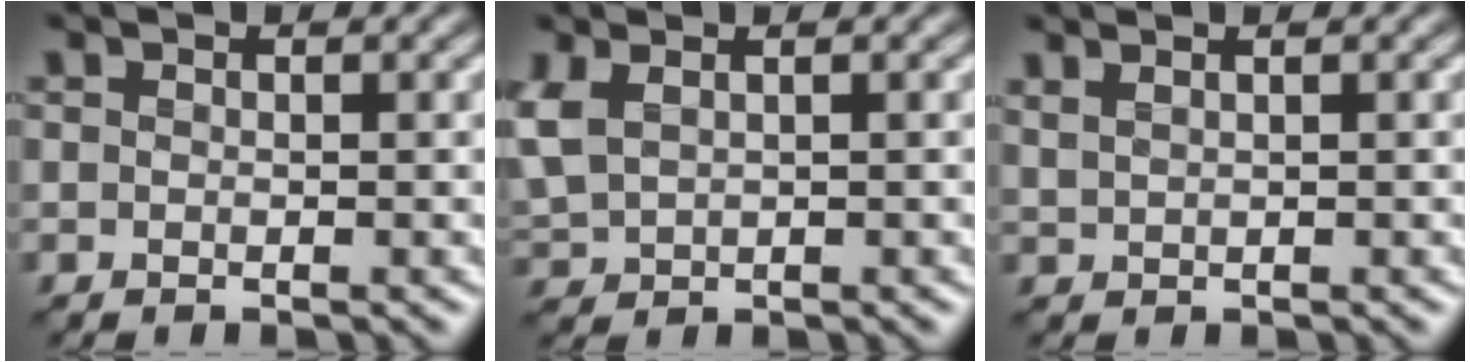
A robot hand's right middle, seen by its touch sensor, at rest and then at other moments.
{"total": 3.2, "force": [0.6, 2.0, 2.4], "torque": [-0.072, 0.004, 0.017]}
{"total": 1.3, "force": [1.0, 0.3, 0.8], "torque": [-0.017, 0.007, 0.019]}